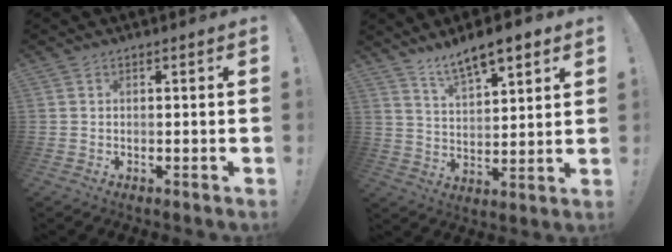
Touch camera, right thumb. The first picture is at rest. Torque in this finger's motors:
{"motor_torque": [0.21, 0.39, 0.22, 0.21, -0.02]}